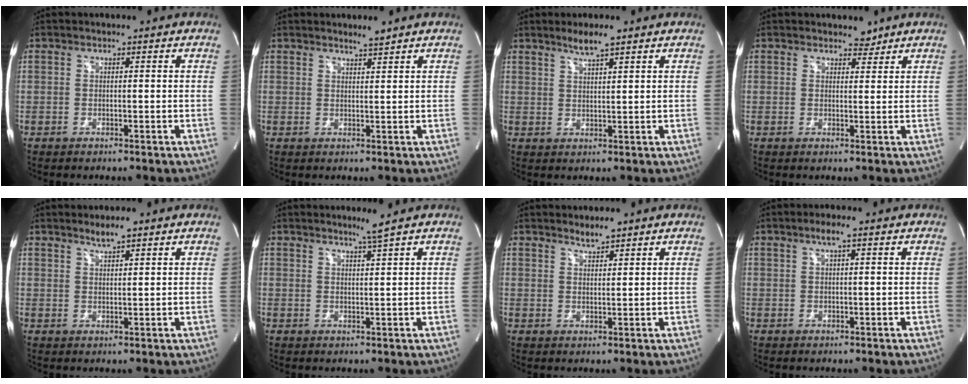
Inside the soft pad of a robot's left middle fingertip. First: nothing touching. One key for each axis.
{"total": 1.7, "fx": 1.6, "fy": -0.2, "fz": 0.6, "tx": -0.015, "ty": -0.002, "tz": 0.030}
{"total": 3.7, "fx": 2.8, "fy": 0.1, "fz": 2.4, "tx": -0.051, "ty": 0.000, "tz": 0.052}
{"total": 1.9, "fx": 1.6, "fy": 0.9, "fz": 0.3, "tx": -0.003, "ty": -0.001, "tz": 0.021}
{"total": 2.6, "fx": 2.2, "fy": 0.2, "fz": 1.5, "tx": -0.032, "ty": 0.000, "tz": 0.040}
{"total": 2.2, "fx": 1.7, "fy": -1.0, "fz": 1.0, "tx": -0.026, "ty": -0.011, "tz": 0.034}
{"total": 2.4, "fx": 2.1, "fy": 0.3, "fz": 1.0, "tx": -0.023, "ty": -0.001, "tz": 0.039}
{"total": 2.3, "fx": 1.3, "fy": 0.1, "fz": 1.9, "tx": -0.042, "ty": 0.005, "tz": 0.022}